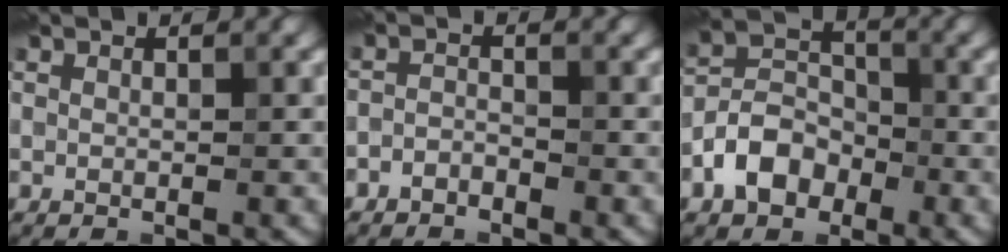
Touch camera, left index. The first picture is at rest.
{"total": 1.6, "force": [-1.5, 0.5, 0.0], "torque": [0.028, 0.008, -0.037]}
{"total": 4.7, "force": [-2.8, 3.0, 2.2], "torque": [-0.035, 0.007, -0.057]}